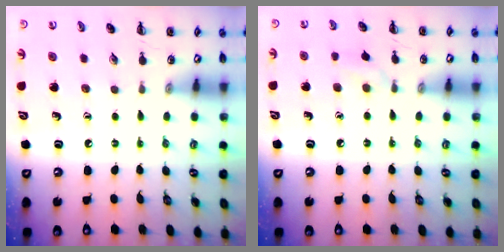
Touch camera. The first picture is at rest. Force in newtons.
{"total": 5.2, "press": 4.8, "slide": 1.8}